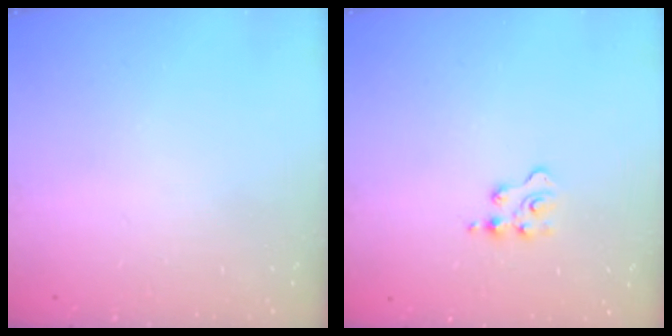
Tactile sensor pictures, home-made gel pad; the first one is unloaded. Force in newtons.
{"total": 2.9, "press": 2.9, "slide": 0.4}